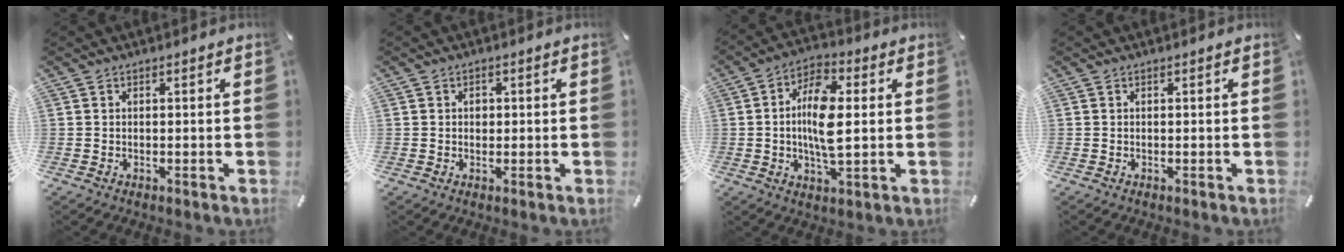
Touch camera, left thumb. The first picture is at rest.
{"total": 1.4, "force": [0.1, 1.3, 0.5], "torque": [-0.003, 0.003, -0.002]}
{"total": 11.0, "force": [0.5, 4.8, 9.9], "torque": [-0.196, 0.002, 0.005]}
{"total": 0.0}